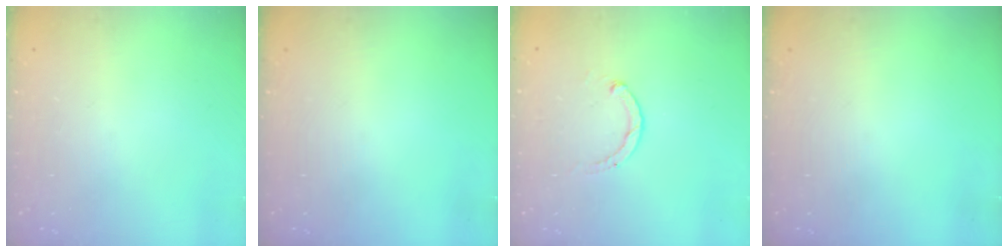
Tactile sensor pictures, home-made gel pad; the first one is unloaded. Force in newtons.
{"total": 0.0}
{"total": 1.8, "press": 1.7, "slide": 0.5}
{"total": 0.0}